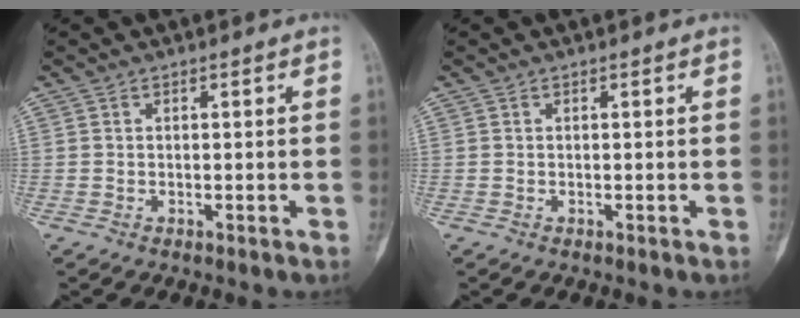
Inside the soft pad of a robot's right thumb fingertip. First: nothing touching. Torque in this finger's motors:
{"motor_torque": [0.00, 0.00, 0.00, 0.00, 0.00]}